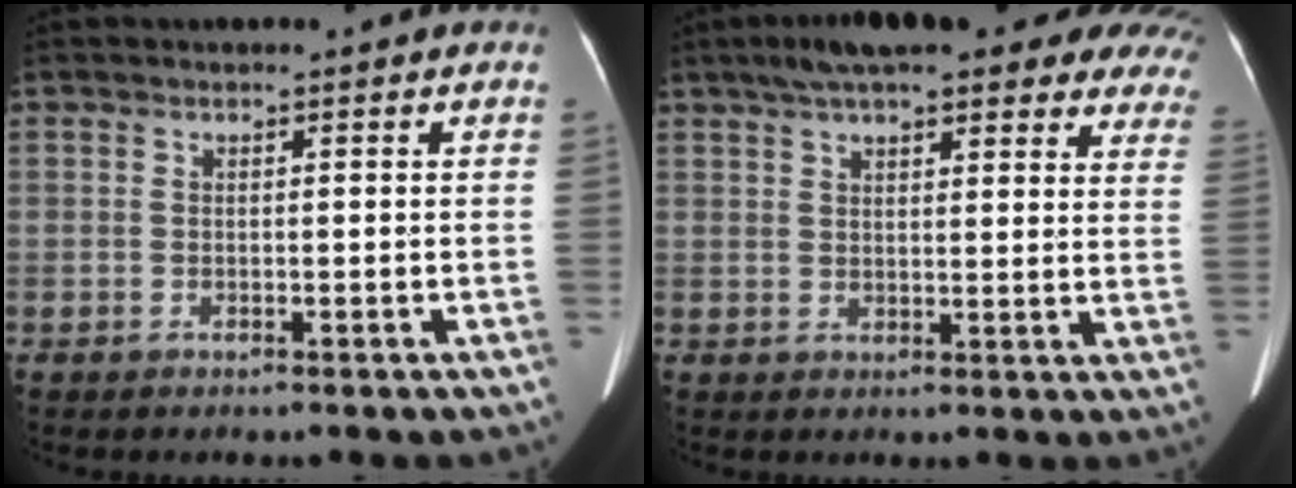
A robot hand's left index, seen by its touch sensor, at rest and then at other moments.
{"total": 26.8, "force": [22.0, 5.7, 14.2], "torque": [-0.184, 0.015, 0.258]}